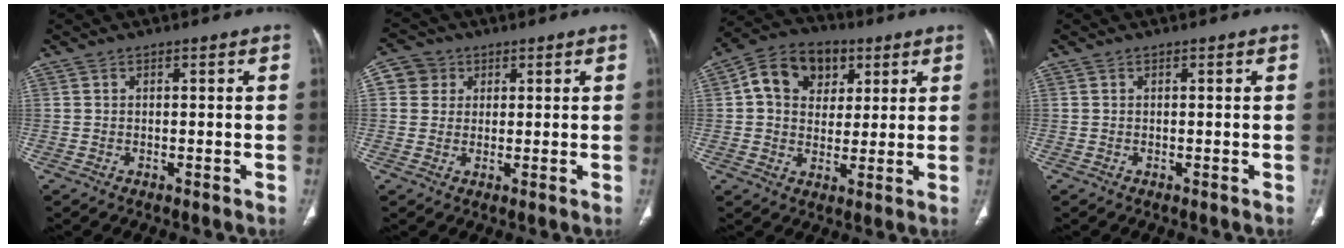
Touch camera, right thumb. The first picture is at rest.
{"total": 4.6, "force": [1.4, 4.4, 0.7], "torque": [0.010, 0.002, 0.023]}
{"total": 12.5, "force": [3.9, 9.6, 7.0], "torque": [-0.088, 0.003, 0.057]}
{"total": 0.0}